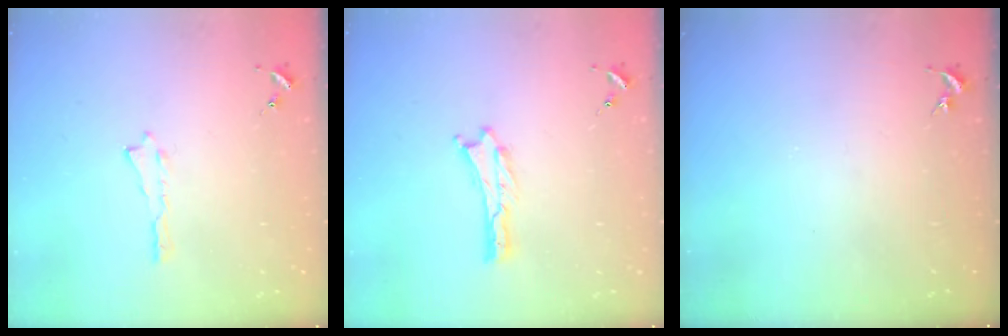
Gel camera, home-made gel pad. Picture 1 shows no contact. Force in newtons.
{"total": 0.0}
{"total": 0.0}